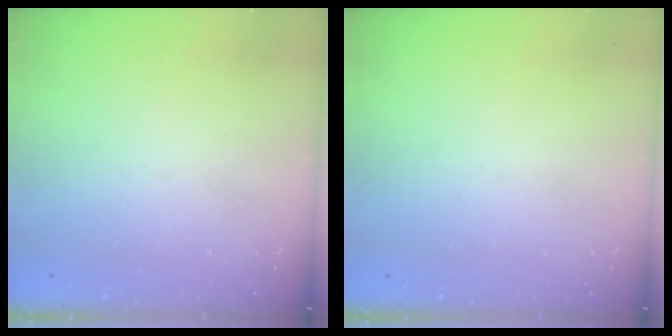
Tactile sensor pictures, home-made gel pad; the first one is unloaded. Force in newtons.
{"total": 0.0}